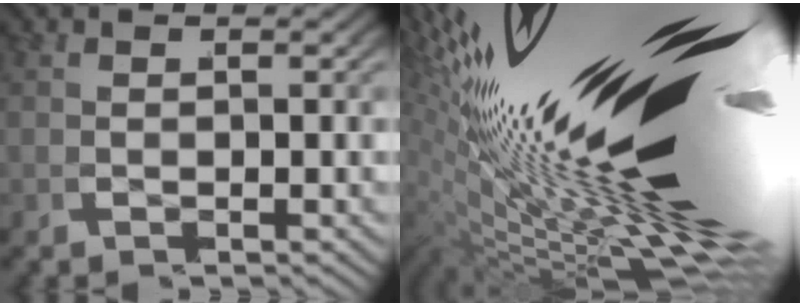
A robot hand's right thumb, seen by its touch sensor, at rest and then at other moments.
{"total": 19.1, "force": [0.7, 8.7, 17.0], "torque": [-0.226, -0.015, 0.021]}